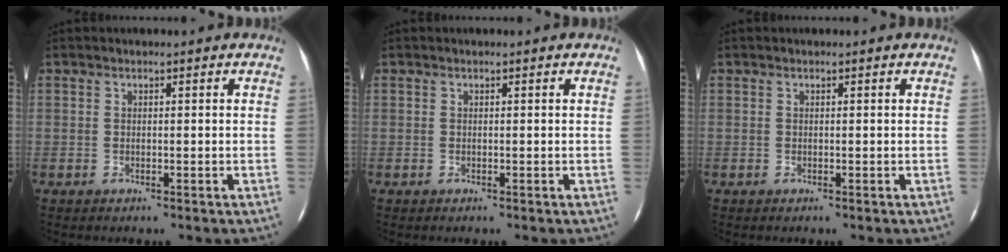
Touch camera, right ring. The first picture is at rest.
{"total": 0.0}
{"total": 0.0}